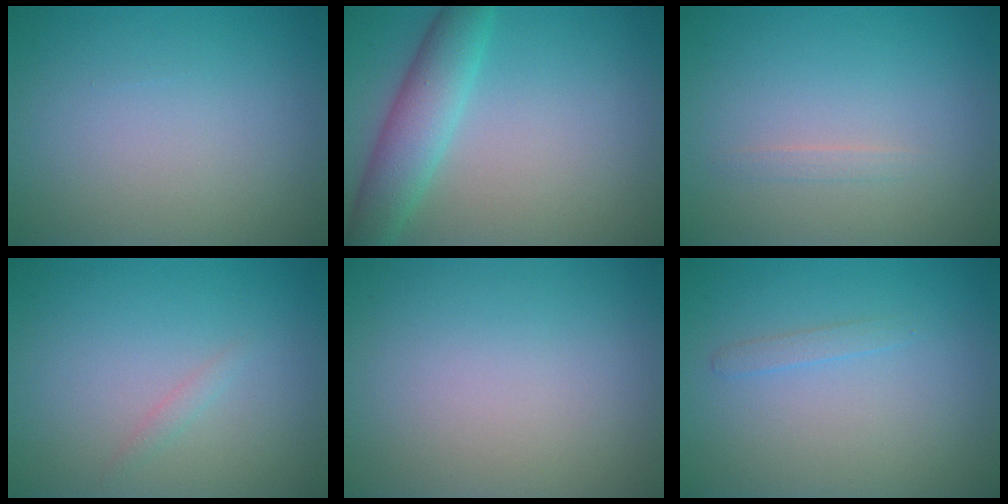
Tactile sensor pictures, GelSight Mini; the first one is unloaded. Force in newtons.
{"total": 4.8, "press": 4.8, "slide": 0.1}
{"total": 0.7, "press": 0.7, "slide": 0.1}
{"total": 0.7, "press": 0.7, "slide": 0.1}
{"total": 0.0}
{"total": 0.8, "press": 0.8, "slide": 0.0}